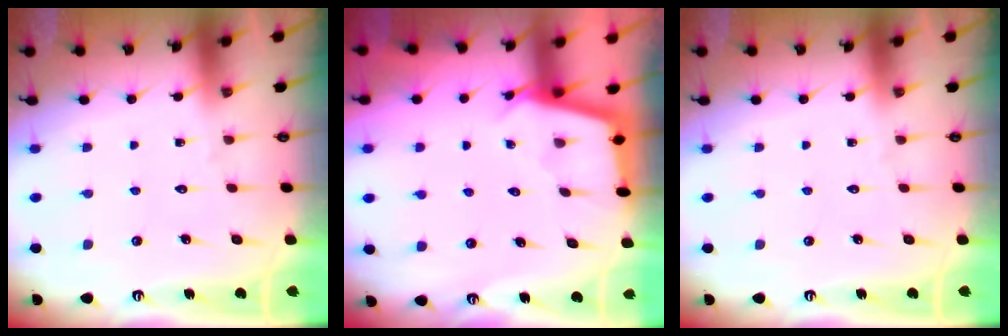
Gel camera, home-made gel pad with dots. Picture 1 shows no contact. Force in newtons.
{"total": 2.8, "press": 2.8, "slide": 0.3}
{"total": 0.0}